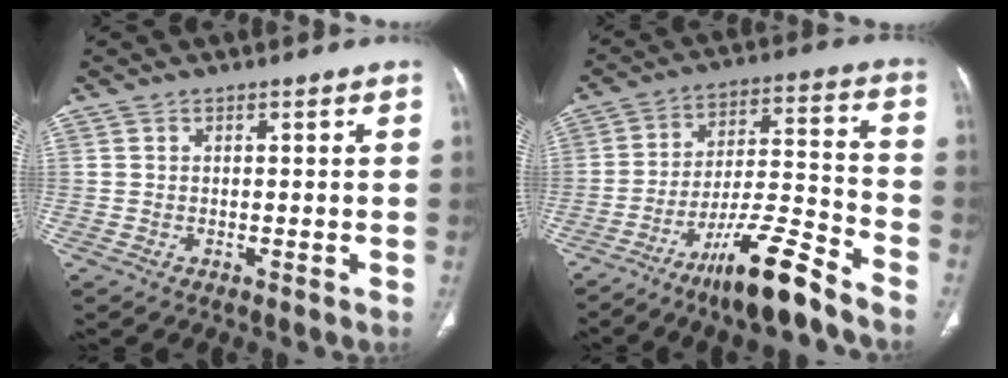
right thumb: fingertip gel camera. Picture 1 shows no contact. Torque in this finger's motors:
{"motor_torque": [3.23, 0.35, 1.49, -1.28, 0.44]}